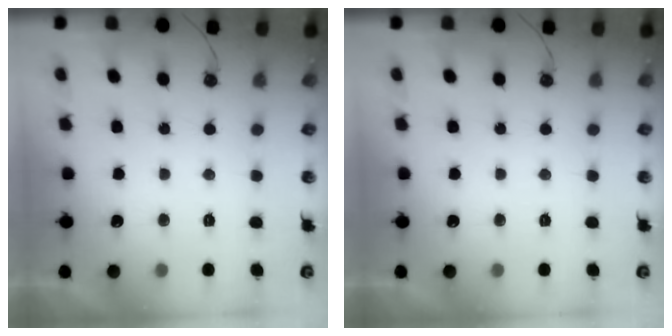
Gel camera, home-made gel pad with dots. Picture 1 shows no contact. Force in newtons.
{"total": 0.0}